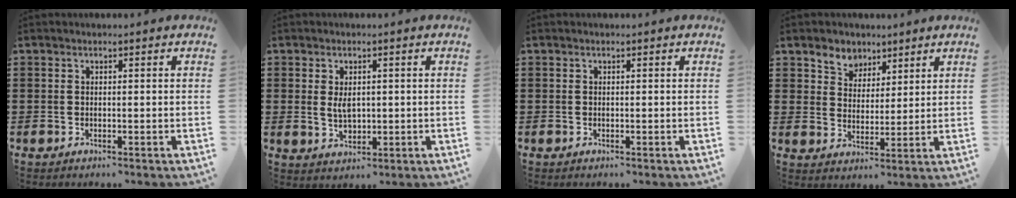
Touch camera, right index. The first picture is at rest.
{"total": 3.5, "force": [0.4, 2.2, 2.7], "torque": [-0.048, 0.004, 0.006]}
{"total": 0.0}
{"total": 4.4, "force": [3.3, 2.9, -0.2], "torque": [-0.020, 0.003, 0.060]}